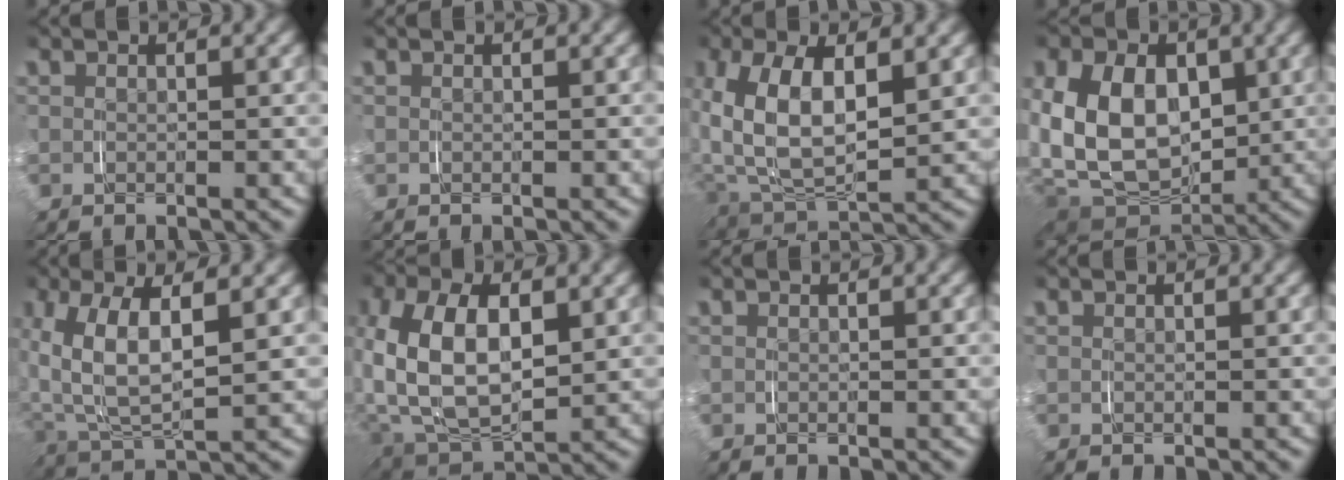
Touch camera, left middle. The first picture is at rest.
{"total": 0.0}
{"total": 8.7, "force": [1.0, 5.7, 6.6], "torque": [-0.162, -0.019, 0.033]}
{"total": 13.6, "force": [0.3, 10.4, 8.7], "torque": [-0.195, -0.028, 0.014]}
{"total": 7.4, "force": [1.2, 4.4, 5.9], "torque": [-0.144, -0.009, 0.030]}
{"total": 10.4, "force": [0.6, 7.1, 7.6], "torque": [-0.187, -0.020, 0.026]}
{"total": 0.0}
{"total": 0.0}